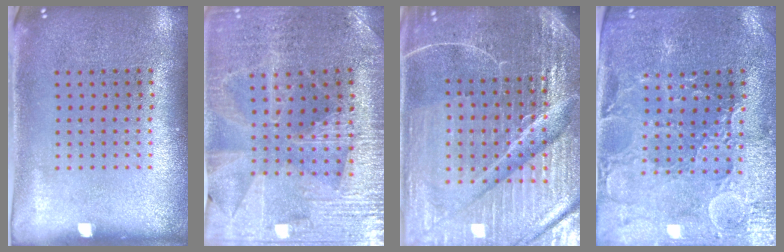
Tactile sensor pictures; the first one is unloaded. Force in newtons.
{"total": 3.0, "press": 3.0, "slide": 0.4}
{"total": 6.6, "press": 5.8, "slide": 3.1}
{"total": 1.9, "press": 1.8, "slide": 0.5}